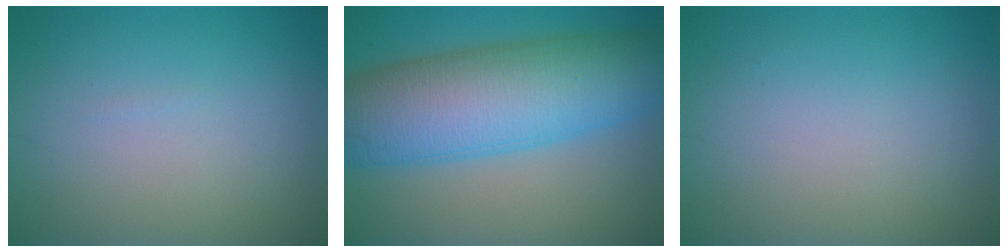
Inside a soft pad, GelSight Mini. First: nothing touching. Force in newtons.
{"total": 11.9, "press": 11.9, "slide": 0.2}
{"total": 0.0}